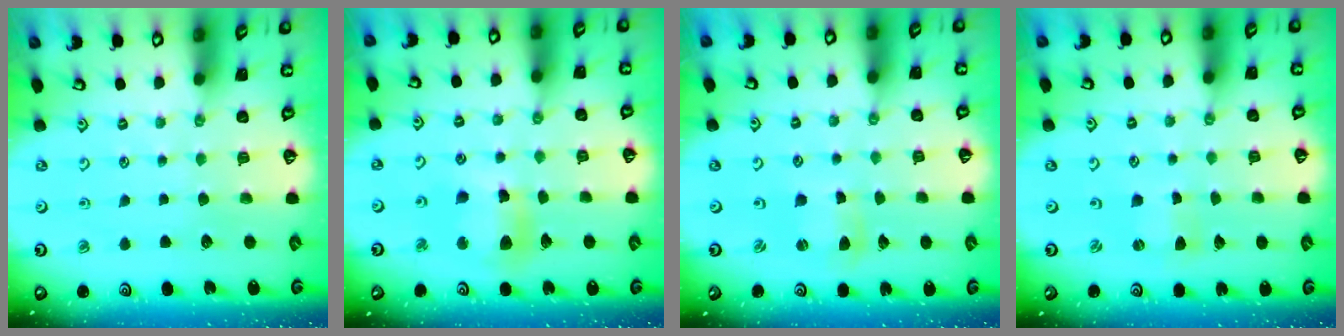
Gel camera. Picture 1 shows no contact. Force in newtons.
{"total": 10.9, "press": 10.7, "slide": 1.9}
{"total": 3.2, "press": 3.1, "slide": 0.5}
{"total": 0.7, "press": 0.7, "slide": 0.3}